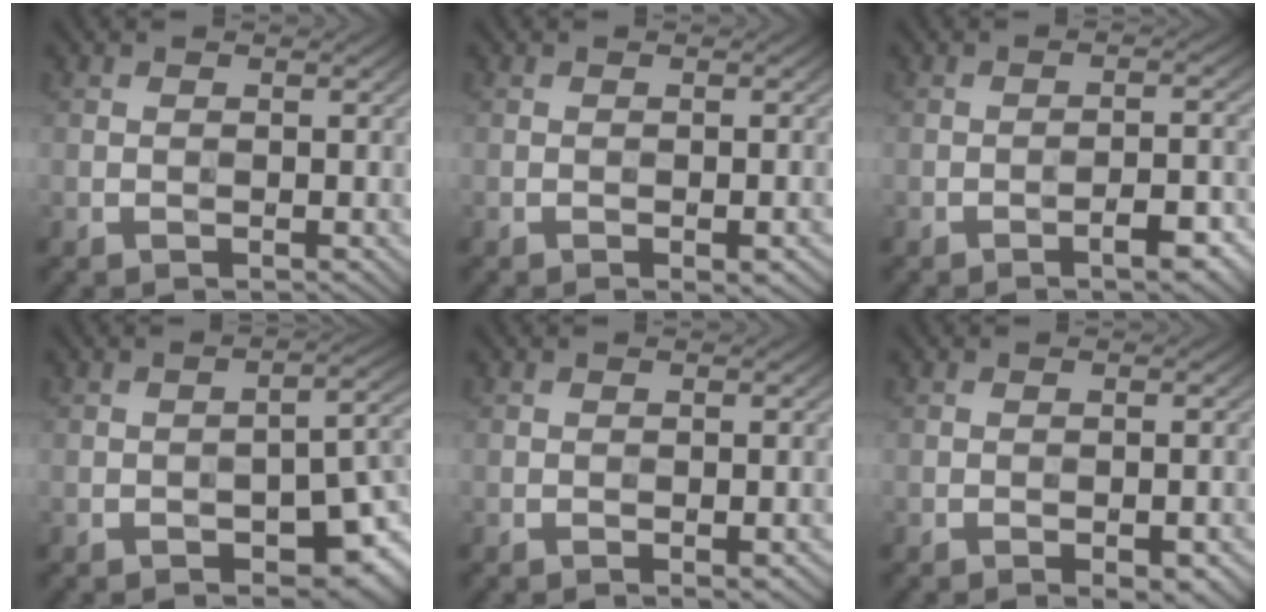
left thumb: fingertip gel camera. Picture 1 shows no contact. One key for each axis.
{"total": 1.7, "fx": -0.9, "fy": 0.3, "fz": 1.5, "tx": -0.020, "ty": 0.001, "tz": -0.012}
{"total": 4.1, "fx": -2.5, "fy": 0.9, "fz": 3.2, "tx": -0.044, "ty": 0.012, "tz": -0.037}
{"total": 7.5, "fx": -3.8, "fy": 3.1, "fz": 5.6, "tx": -0.070, "ty": -0.002, "tz": -0.053}
{"total": 1.3, "fx": -0.7, "fy": 0.1, "fz": 1.1, "tx": -0.015, "ty": 0.001, "tz": -0.009}
{"total": 2.8, "fx": -1.6, "fy": 0.7, "fz": 2.2, "tx": -0.027, "ty": 0.004, "tz": -0.020}